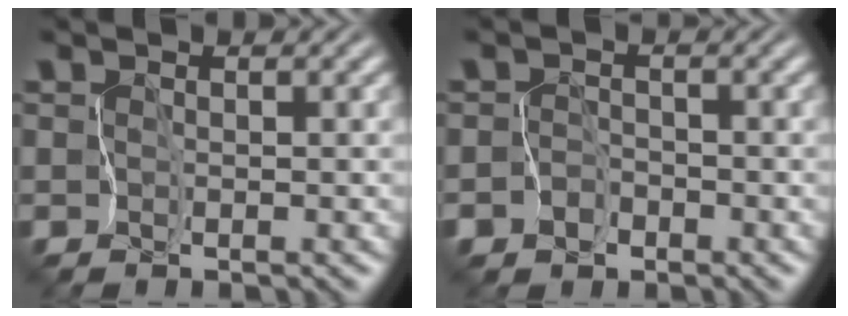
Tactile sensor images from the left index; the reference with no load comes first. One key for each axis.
{"total": 2.2, "fx": -1.3, "fy": 1.8, "fz": 0.0, "tx": 0.030, "ty": 0.006, "tz": -0.026}